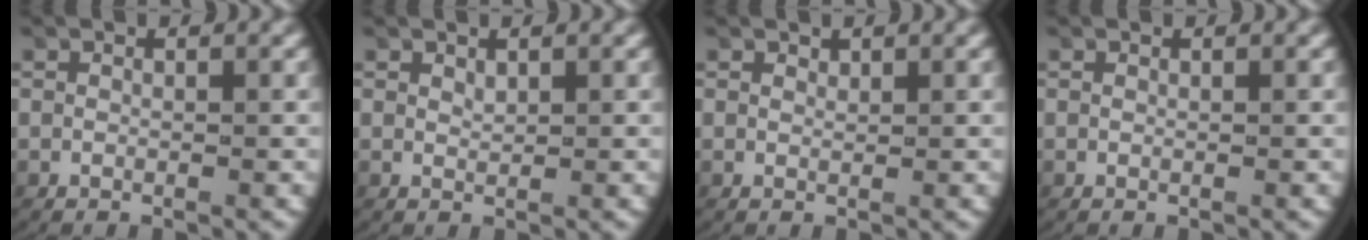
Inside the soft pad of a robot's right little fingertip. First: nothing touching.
{"total": 1.1, "force": [0.7, 0.7, 0.4], "torque": [-0.012, -0.004, 0.018]}
{"total": 0.7, "force": [0.7, 0.3, 0.1], "torque": [-0.001, -0.003, 0.016]}
{"total": 0.0}